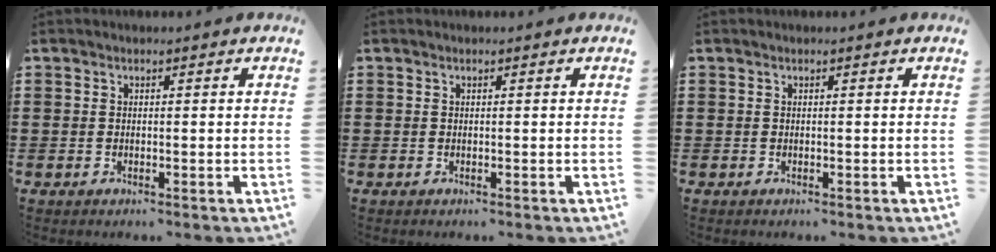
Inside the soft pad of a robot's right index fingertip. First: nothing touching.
{"total": 0.0}
{"total": 0.0}